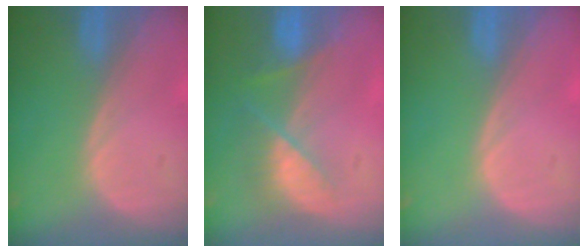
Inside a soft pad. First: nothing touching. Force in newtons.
{"total": 7.1, "press": 6.3, "slide": 3.2}
{"total": 0.0}